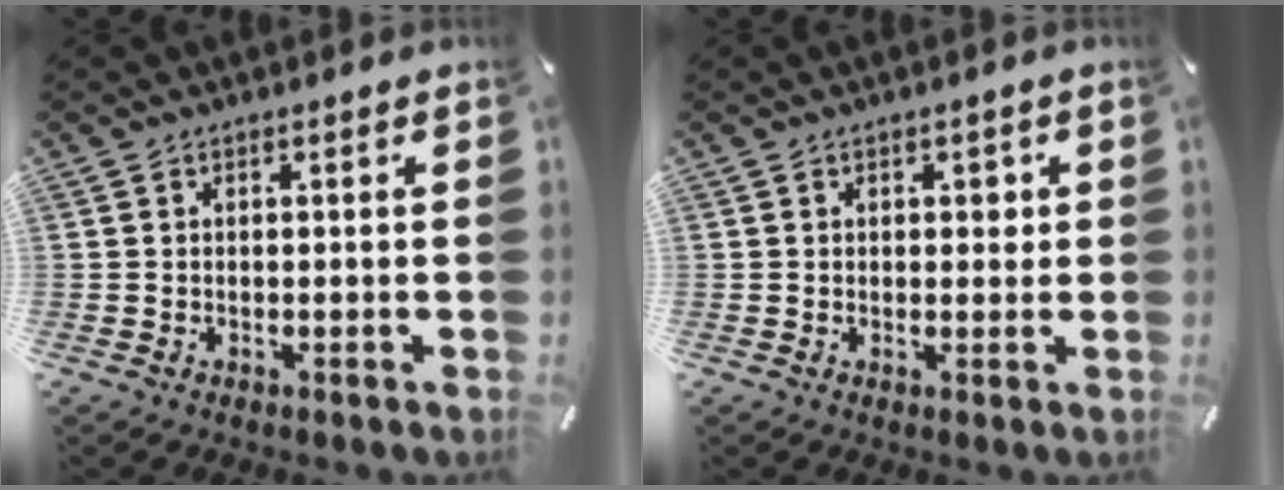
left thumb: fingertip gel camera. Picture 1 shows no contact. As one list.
[{"total": 1.8, "force": [0.5, 1.4, 1.1], "torque": [0.002, -0.003, 0.001]}]